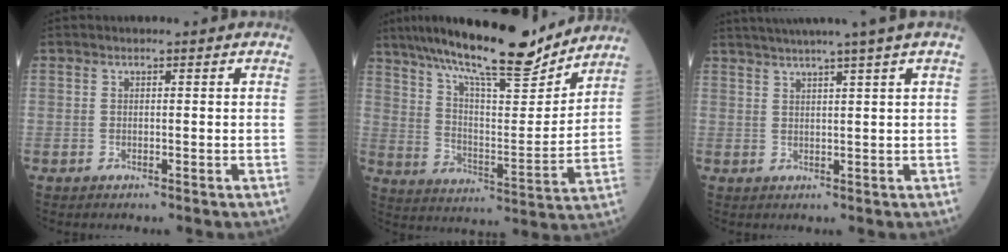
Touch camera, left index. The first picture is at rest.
{"total": 19.1, "force": [16.2, 2.6, 9.8], "torque": [-0.166, 0.002, 0.261]}
{"total": 8.6, "force": [6.7, -2.0, 5.0], "torque": [-0.070, 0.018, 0.088]}